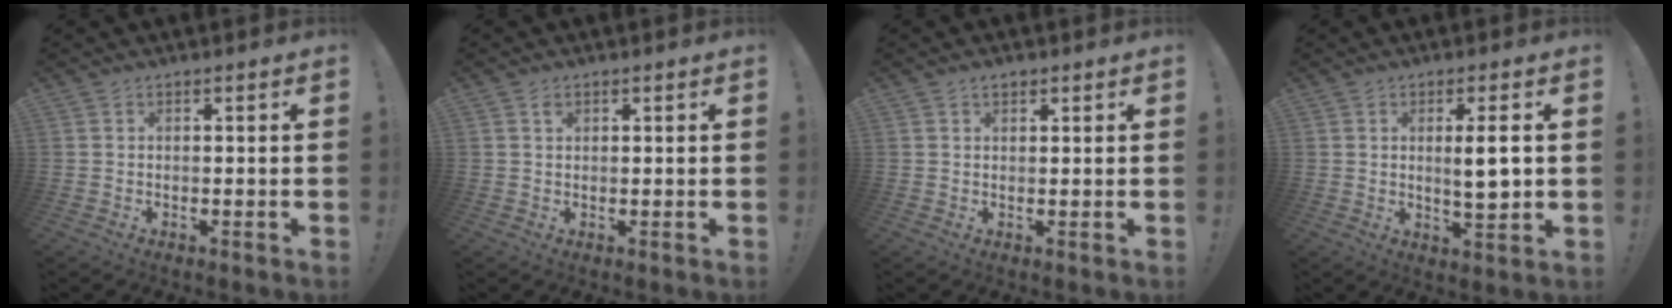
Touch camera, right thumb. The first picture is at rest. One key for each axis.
{"total": 1.0, "fx": 0.6, "fy": 0.6, "fz": 0.5, "tx": -0.004, "ty": -0.002, "tz": 0.010}
{"total": 1.9, "fx": 1.2, "fy": 1.0, "fz": 1.0, "tx": -0.006, "ty": -0.006, "tz": 0.020}
{"total": 6.4, "fx": 0.8, "fy": 0.8, "fz": 6.3, "tx": -0.092, "ty": -0.011, "tz": 0.007}